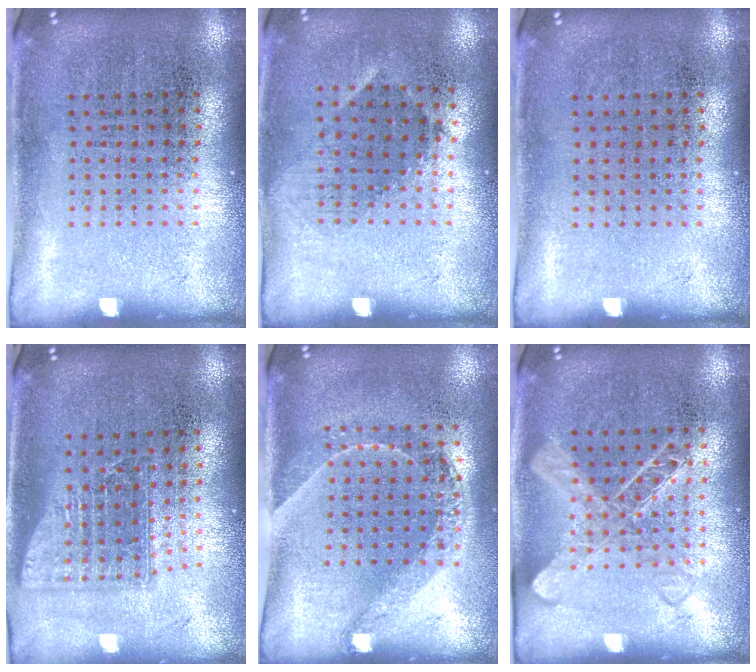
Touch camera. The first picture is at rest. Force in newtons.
{"total": 0.9, "press": 0.7, "slide": 0.5}
{"total": 0.0}
{"total": 1.5, "press": 1.2, "slide": 1.0}
{"total": 1.5, "press": 1.2, "slide": 0.9}
{"total": 1.3, "press": 1.3, "slide": 0.3}